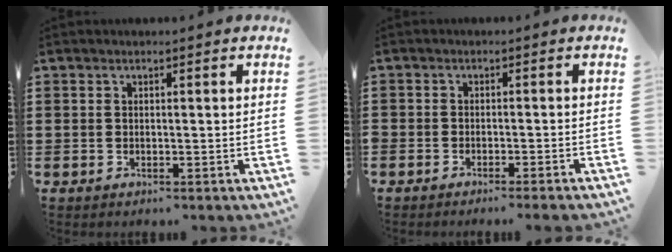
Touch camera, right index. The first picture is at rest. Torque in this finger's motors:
{"motor_torque": [0.18, -0.16, 0.03, -0.03]}